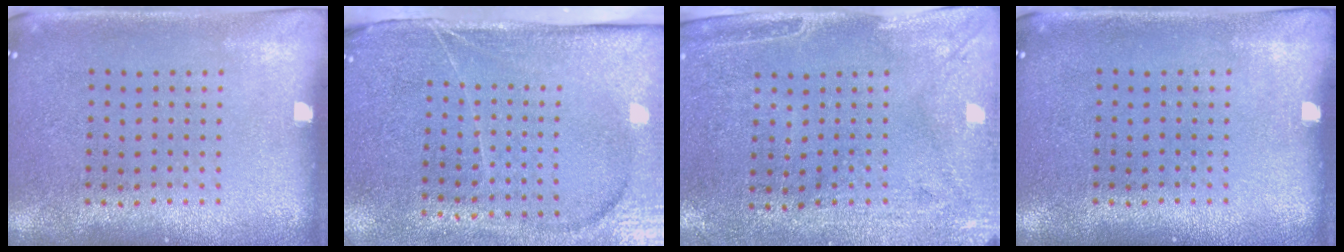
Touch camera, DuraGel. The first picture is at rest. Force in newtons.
{"total": 4.2, "press": 3.4, "slide": 2.3}
{"total": 3.0, "press": 2.4, "slide": 1.7}
{"total": 0.0}